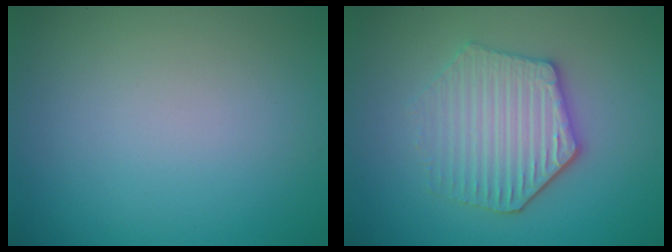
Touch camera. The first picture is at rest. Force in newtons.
{"total": 4.4, "press": 4.0, "slide": 1.8}